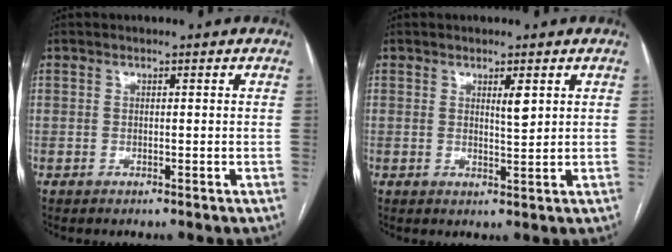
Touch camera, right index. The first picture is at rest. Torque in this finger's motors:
{"motor_torque": [0.03, 0.09, 0.02, 0.02]}